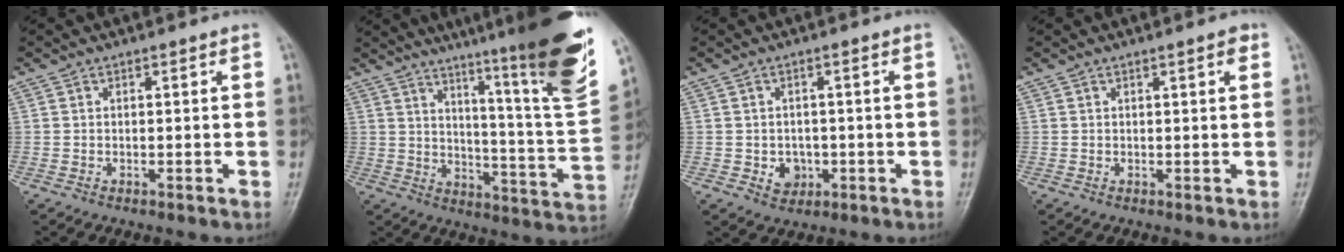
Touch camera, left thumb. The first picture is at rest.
{"total": 25.7, "force": [16.9, 1.7, 19.3], "torque": [-0.258, -0.100, 0.235]}
{"total": 3.7, "force": [-0.8, 3.1, 1.7], "torque": [-0.008, 0.003, -0.005]}
{"total": 1.4, "force": [0.7, 0.2, 1.2], "torque": [-0.016, 0.000, 0.009]}